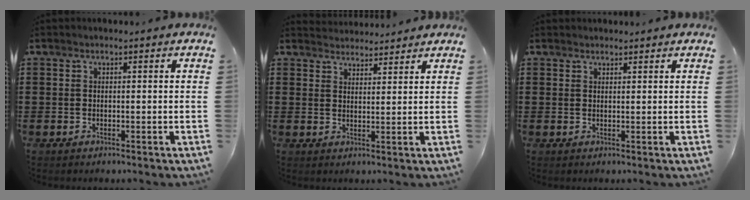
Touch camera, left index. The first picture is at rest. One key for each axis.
{"total": 2.8, "fx": 2.7, "fy": 0.3, "fz": -0.5, "tx": 0.001, "ty": -0.007, "tz": 0.053}
{"total": 1.2, "fx": 1.2, "fy": 0.4, "fz": 0.1, "tx": -0.003, "ty": 0.001, "tz": 0.023}